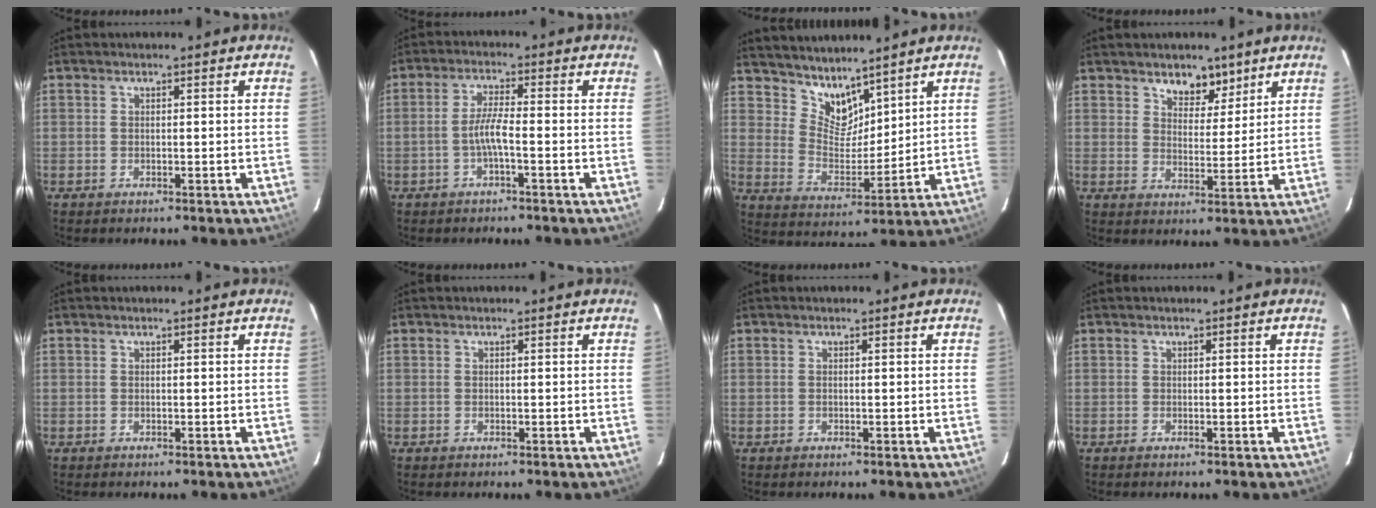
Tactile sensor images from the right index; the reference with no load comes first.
{"total": 3.9, "force": [-1.5, 0.1, 3.6], "torque": [-0.076, 0.006, -0.030]}
{"total": 9.1, "force": [7.9, 3.4, 3.0], "torque": [-0.052, -0.001, 0.157]}
{"total": 6.0, "force": [4.4, 3.2, 2.5], "torque": [-0.024, -0.009, 0.070]}
{"total": 0.0}
{"total": 0.0}
{"total": 0.0}
{"total": 0.0}